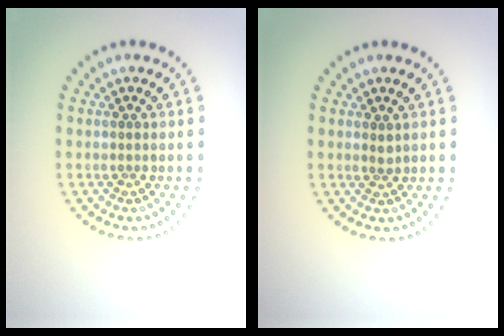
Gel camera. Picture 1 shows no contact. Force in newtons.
{"total": 0.8, "press": 0.5, "slide": 0.5}